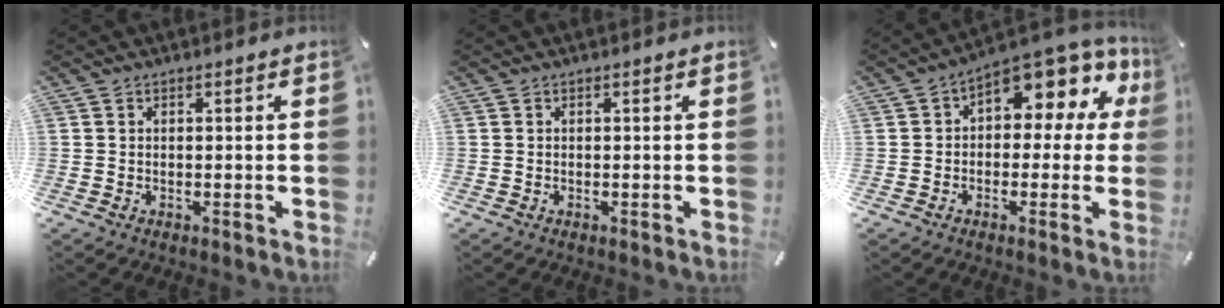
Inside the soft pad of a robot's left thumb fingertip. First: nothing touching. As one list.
[{"total": 0.0}, {"total": 8.9, "force": [4.6, 4.7, 5.9], "torque": [-0.079, -0.047, 0.080]}]